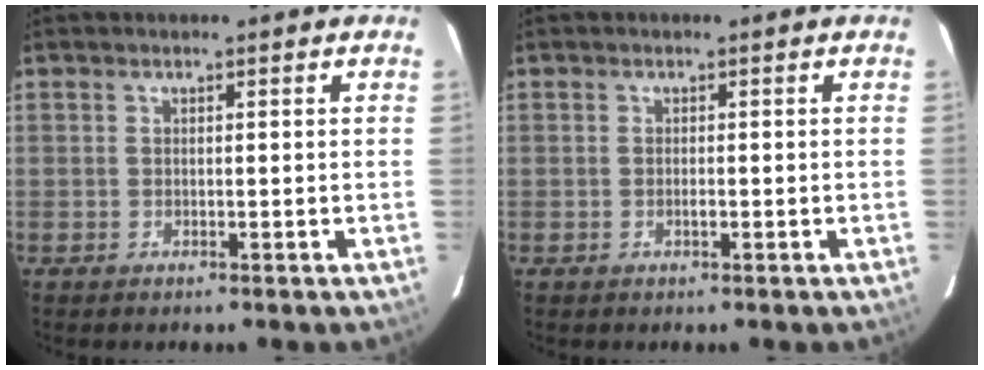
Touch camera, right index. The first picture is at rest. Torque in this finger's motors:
{"motor_torque": [0.21, -0.14, 0.03, 0.02]}